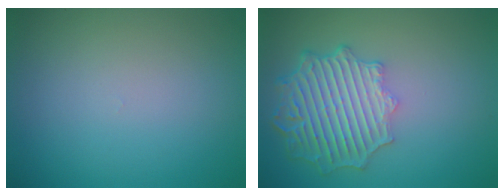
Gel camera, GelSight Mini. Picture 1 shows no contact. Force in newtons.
{"total": 6.9, "press": 5.4, "slide": 4.3}